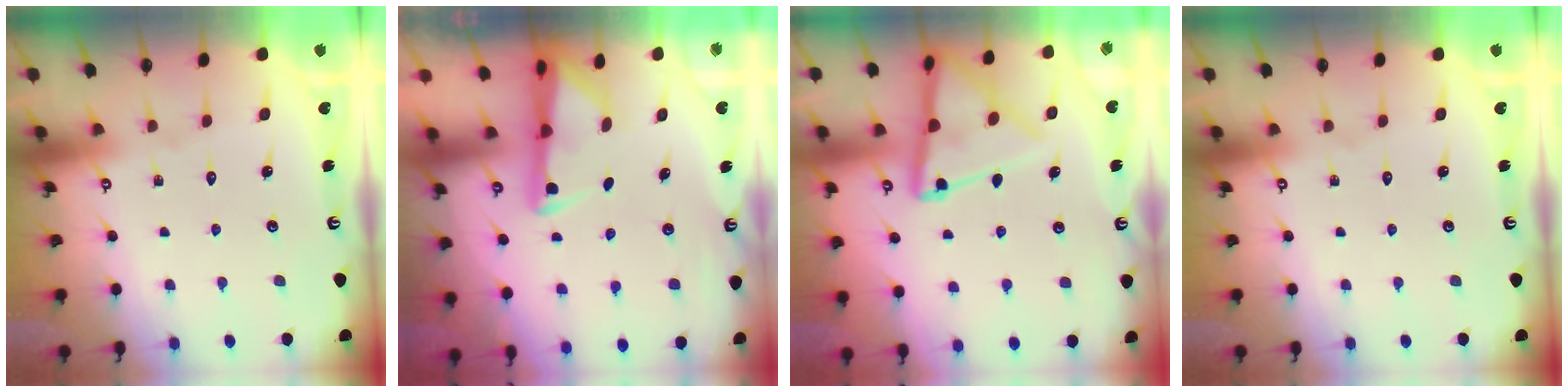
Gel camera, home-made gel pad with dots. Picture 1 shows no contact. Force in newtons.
{"total": 3.0, "press": 2.9, "slide": 0.5}
{"total": 13.1, "press": 13.1, "slide": 1.4}
{"total": 0.0}